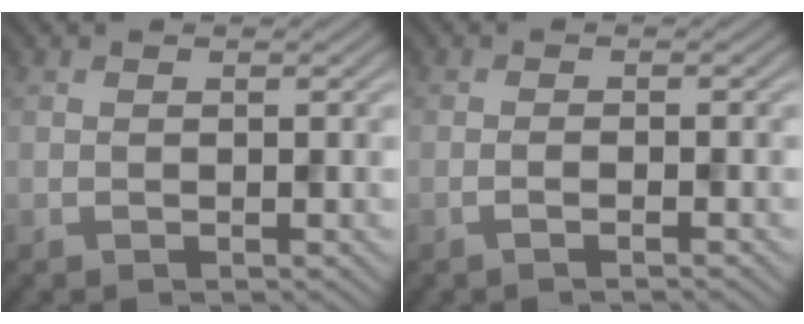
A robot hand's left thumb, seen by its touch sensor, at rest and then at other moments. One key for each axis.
{"total": 1.3, "fx": -0.7, "fy": 0.1, "fz": 1.1, "tx": -0.015, "ty": 0.006, "tz": -0.019}